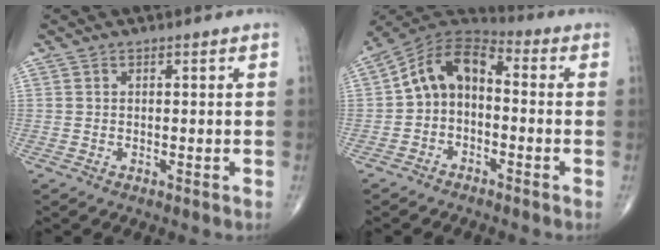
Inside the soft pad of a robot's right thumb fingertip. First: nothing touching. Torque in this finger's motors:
{"motor_torque": [-0.15, 0.58, 0.24, -0.05, 0.22]}